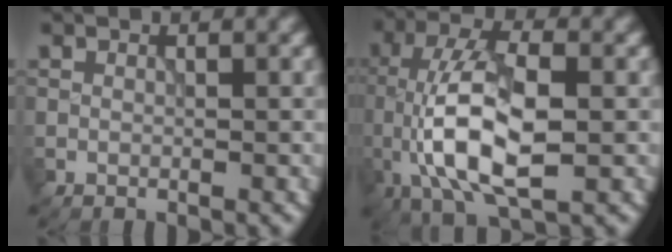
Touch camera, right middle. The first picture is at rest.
{"total": 9.7, "force": [-1.9, 4.0, 8.6], "torque": [-0.167, 0.012, -0.038]}